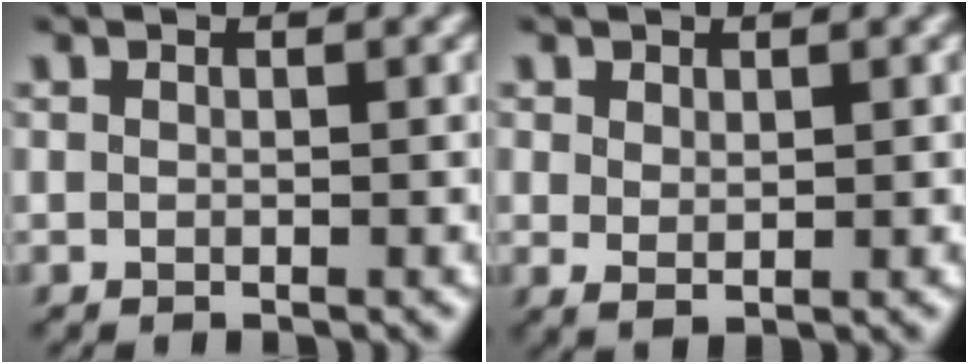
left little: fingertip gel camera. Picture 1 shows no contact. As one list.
[{"total": 1.2, "force": [0.5, 0.6, 0.8], "torque": [-0.019, -0.003, 0.014]}]